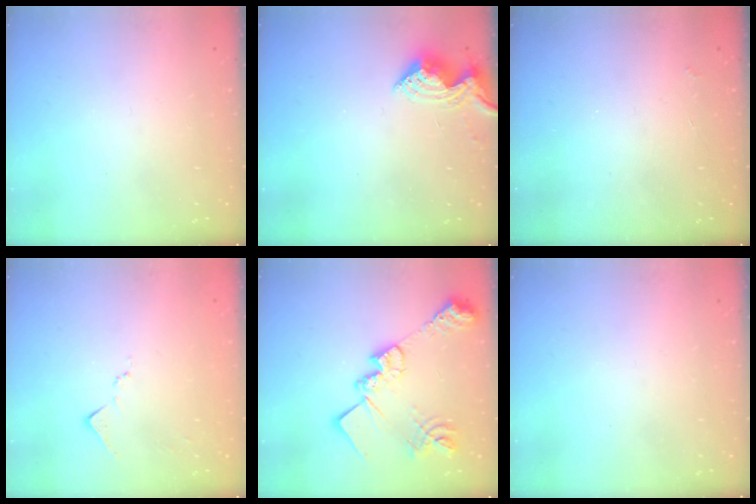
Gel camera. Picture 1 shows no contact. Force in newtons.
{"total": 10.1, "press": 10.1, "slide": 0.4}
{"total": 2.9, "press": 2.9, "slide": 0.5}
{"total": 6.2, "press": 6.2, "slide": 0.8}
{"total": 21.6, "press": 21.5, "slide": 1.5}
{"total": 0.0}